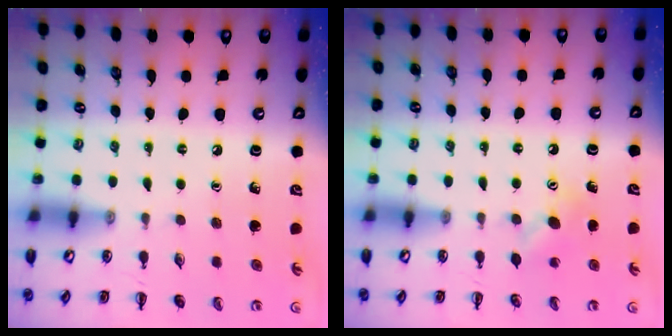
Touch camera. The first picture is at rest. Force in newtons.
{"total": 5.1, "press": 4.9, "slide": 1.4}